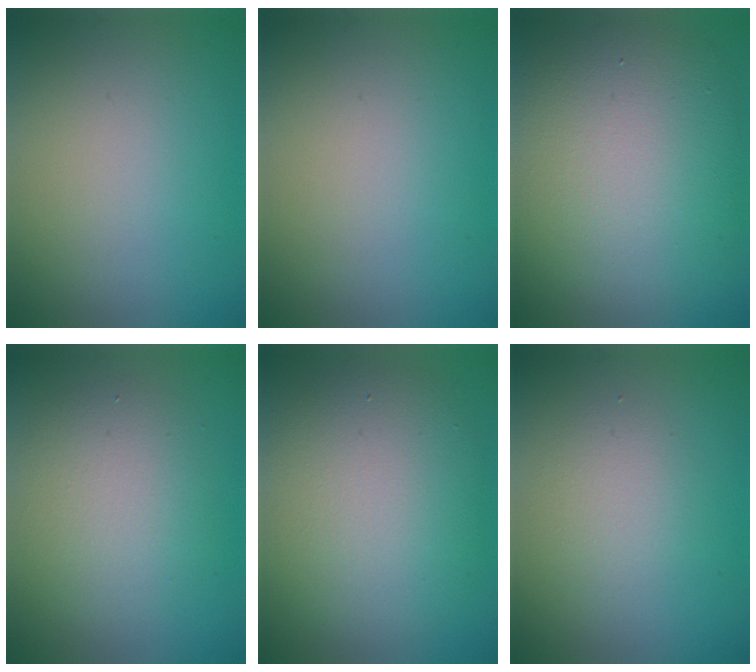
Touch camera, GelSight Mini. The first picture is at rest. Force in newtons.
{"total": 0.0}
{"total": 11.8, "press": 11.7, "slide": 1.0}
{"total": 4.6, "press": 4.6, "slide": 0.6}
{"total": 8.8, "press": 8.8, "slide": 0.5}
{"total": 2.2, "press": 2.2, "slide": 0.0}